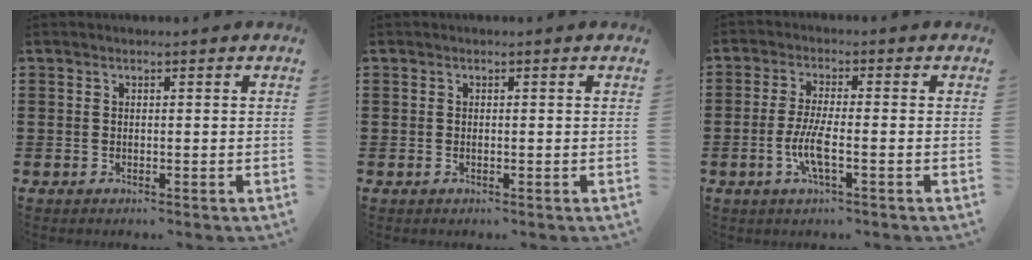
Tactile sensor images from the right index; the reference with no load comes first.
{"total": 0.0}
{"total": 5.4, "force": [-1.7, 1.1, 5.0], "torque": [-0.104, -0.005, -0.036]}